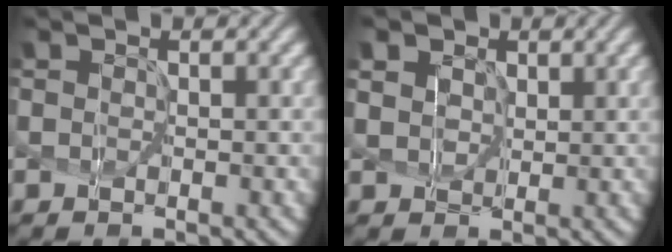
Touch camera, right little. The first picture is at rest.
{"total": 6.9, "force": [3.6, 4.9, 3.2], "torque": [-0.074, 0.021, 0.040]}